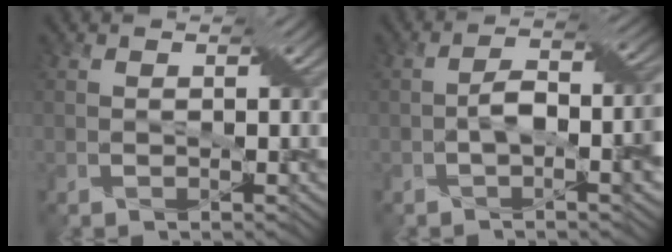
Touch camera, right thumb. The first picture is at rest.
{"total": 6.8, "force": [-1.2, 2.5, 6.2], "torque": [-0.101, 0.009, -0.024]}